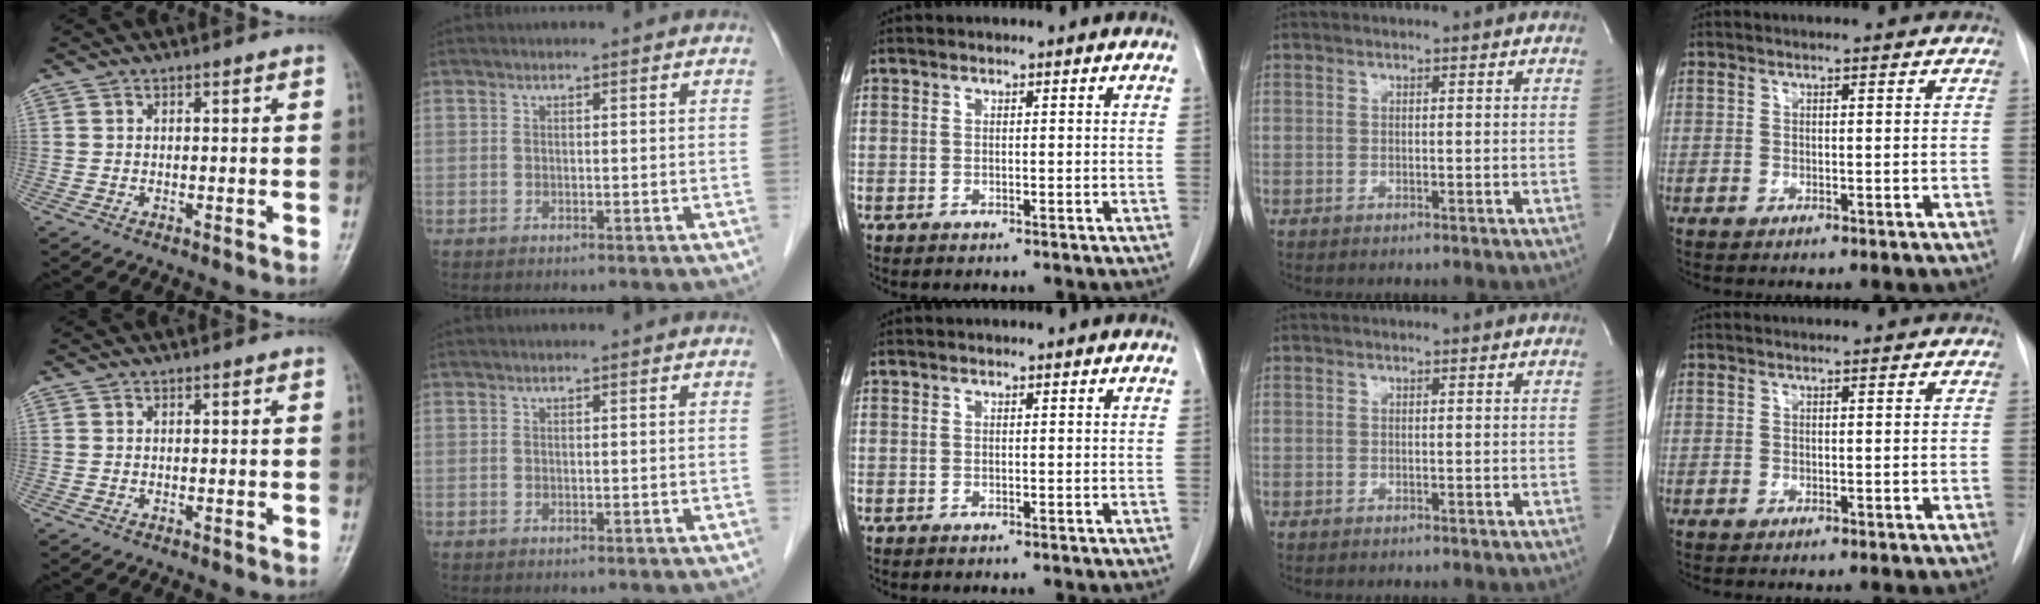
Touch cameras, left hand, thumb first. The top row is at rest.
{}